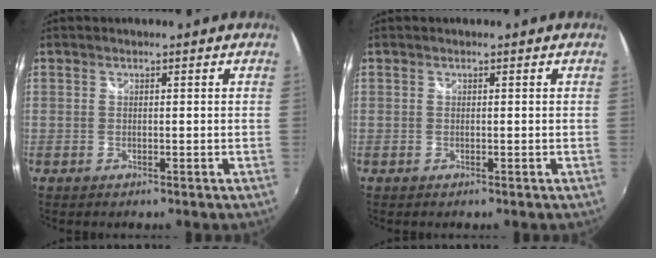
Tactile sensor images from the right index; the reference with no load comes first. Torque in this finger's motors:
{"motor_torque": [0.00, 0.00, 0.01, 0.00]}